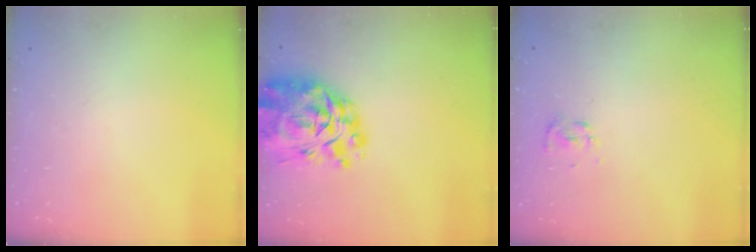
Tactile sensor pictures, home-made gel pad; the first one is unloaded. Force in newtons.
{"total": 17.4, "press": 16.1, "slide": 6.6}
{"total": 2.6, "press": 2.5, "slide": 0.8}